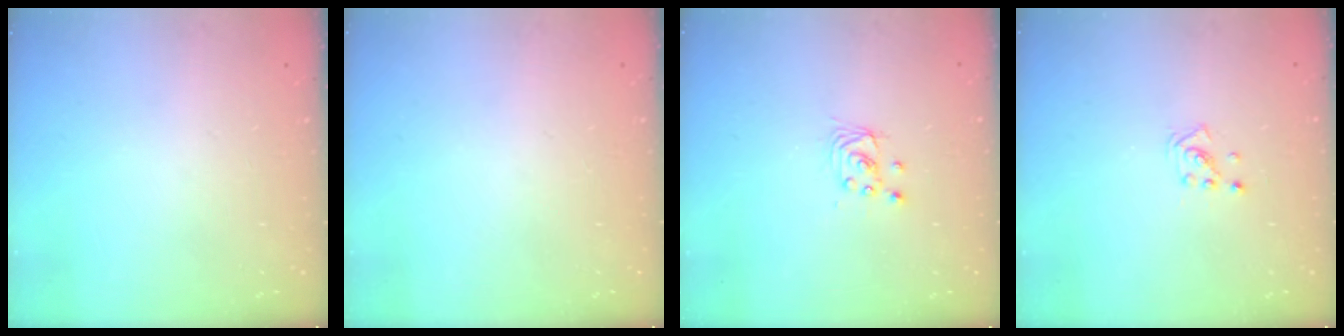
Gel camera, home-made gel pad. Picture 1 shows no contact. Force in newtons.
{"total": 0.0}
{"total": 2.8, "press": 2.8, "slide": 0.2}
{"total": 1.9, "press": 1.9, "slide": 0.1}